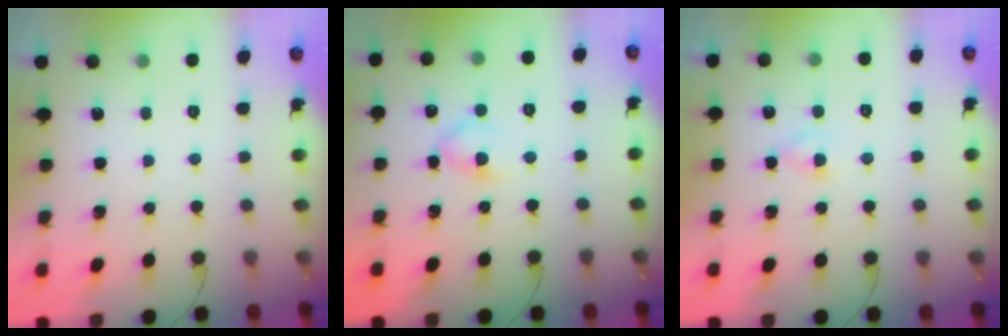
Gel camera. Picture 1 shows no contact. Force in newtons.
{"total": 3.9, "press": 3.7, "slide": 1.2}
{"total": 1.9, "press": 1.6, "slide": 0.9}